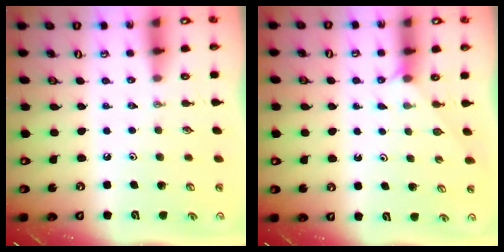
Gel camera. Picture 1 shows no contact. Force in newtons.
{"total": 1.9, "press": 1.9, "slide": 0.3}